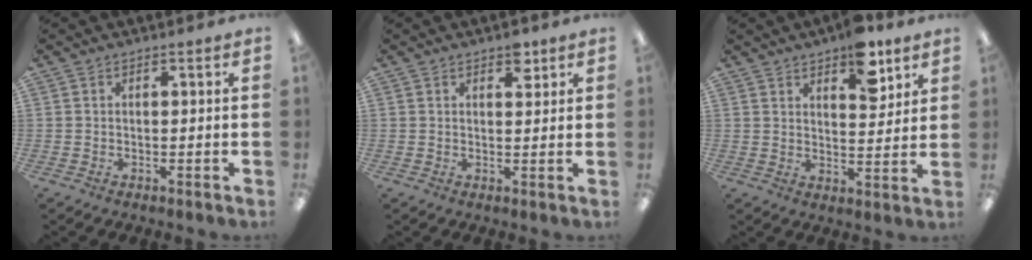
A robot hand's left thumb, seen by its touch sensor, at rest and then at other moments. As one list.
[{"total": 3.7, "force": [2.4, 1.9, 2.1], "torque": [-0.014, -0.010, 0.036]}, {"total": 10.7, "force": [7.0, 4.9, 6.4], "torque": [-0.069, -0.034, 0.116]}]